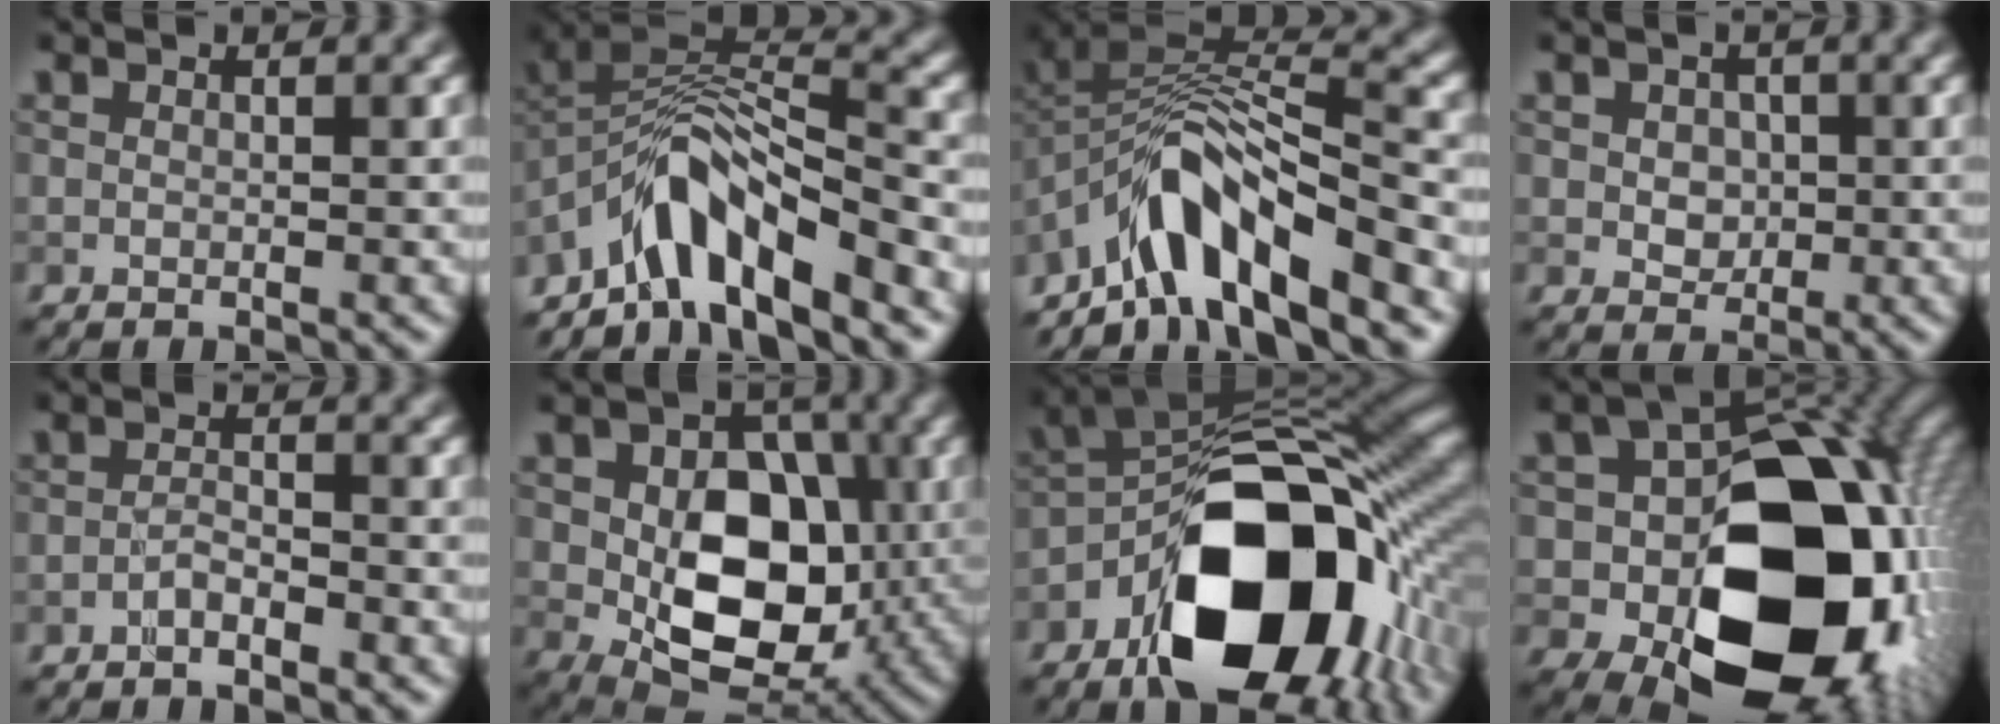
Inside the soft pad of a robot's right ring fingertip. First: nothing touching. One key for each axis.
{"total": 8.0, "fx": -5.8, "fy": 2.3, "fz": 5.1, "tx": -0.074, "ty": 0.005, "tz": -0.115}
{"total": 9.1, "fx": -6.1, "fy": 2.8, "fz": 6.3, "tx": -0.092, "ty": 0.011, "tz": -0.119}
{"total": 2.2, "fx": 0.0, "fy": 1.8, "fz": 1.2, "tx": -0.025, "ty": -0.002, "tz": -0.001}
{"total": 1.7, "fx": -1.4, "fy": 0.3, "fz": 0.9, "tx": -0.022, "ty": 0.002, "tz": -0.032}
{"total": 9.8, "fx": -0.2, "fy": 6.7, "fz": 7.2, "tx": -0.123, "ty": -0.013, "tz": -0.005}
{"total": 17.6, "fx": -7.4, "fy": 10.1, "fz": 12.3, "tx": -0.171, "ty": -0.027, "tz": -0.126}
{"total": 18.0, "fx": -3.3, "fy": 12.5, "fz": 12.6, "tx": -0.166, "ty": -0.025, "tz": -0.035}